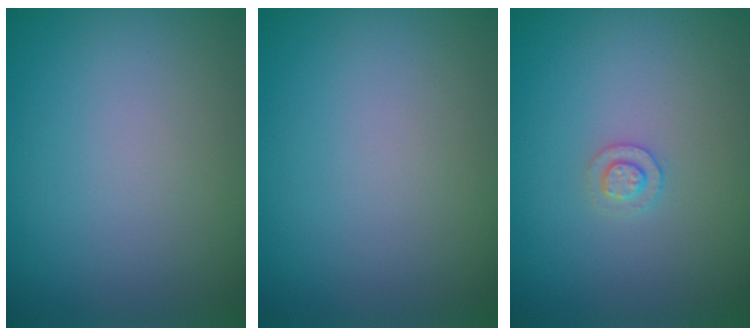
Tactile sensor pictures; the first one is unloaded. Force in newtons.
{"total": 0.0}
{"total": 1.3, "press": 1.2, "slide": 0.3}